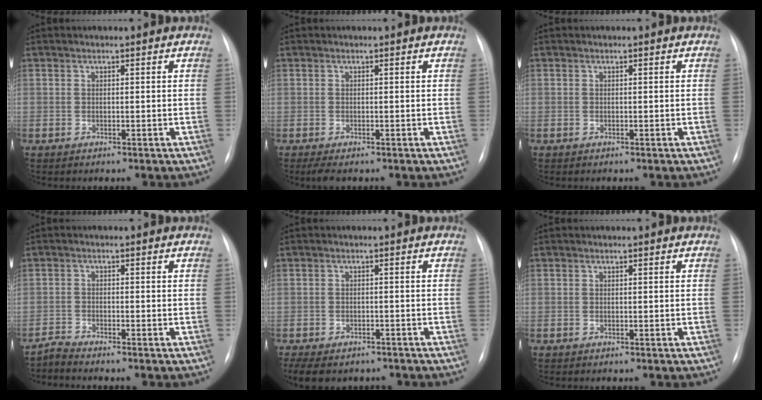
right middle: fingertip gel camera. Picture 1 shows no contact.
{"total": 2.4, "force": [-1.7, 0.7, 1.5], "torque": [-0.026, -0.007, -0.023]}
{"total": 0.0}
{"total": 2.7, "force": [-2.5, -0.9, -0.4], "torque": [0.005, -0.018, -0.052]}
{"total": 12.5, "force": [-9.3, 6.7, 5.1], "torque": [-0.131, -0.015, -0.113]}
{"total": 0.0}